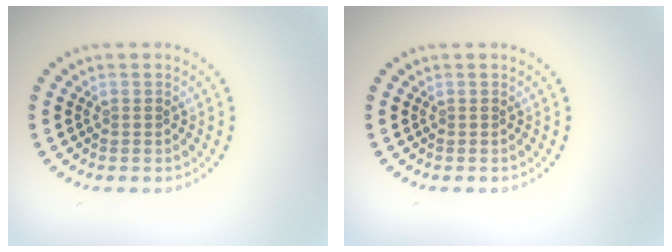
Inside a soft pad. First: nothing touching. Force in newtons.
{"total": 0.0}